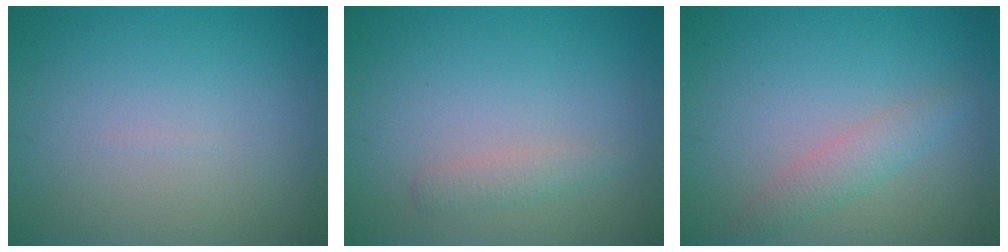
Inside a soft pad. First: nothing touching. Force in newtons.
{"total": 1.3, "press": 1.3, "slide": 0.0}
{"total": 2.0, "press": 2.0, "slide": 0.1}